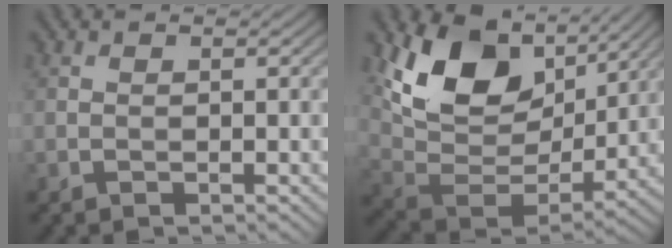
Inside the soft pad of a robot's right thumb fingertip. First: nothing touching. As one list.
[{"total": 14.1, "force": [6.8, 8.7, 8.6], "torque": [-0.182, 0.000, 0.132]}]